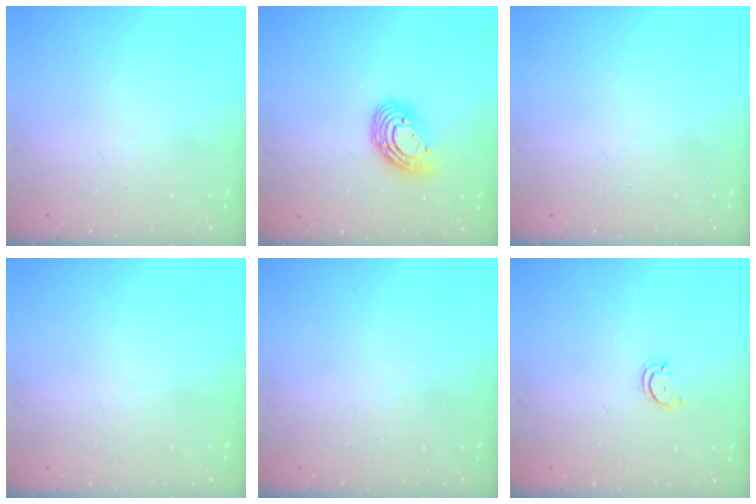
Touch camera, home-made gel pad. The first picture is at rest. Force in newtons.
{"total": 10.5, "press": 10.4, "slide": 1.1}
{"total": 0.0}
{"total": 0.0}
{"total": 0.0}
{"total": 3.0, "press": 3.0, "slide": 0.2}